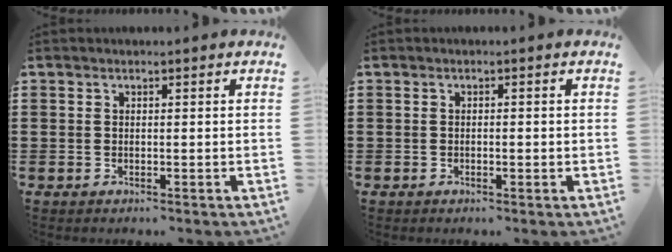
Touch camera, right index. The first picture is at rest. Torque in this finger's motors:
{"motor_torque": [-0.57, 0.46, 0.02, -0.01]}